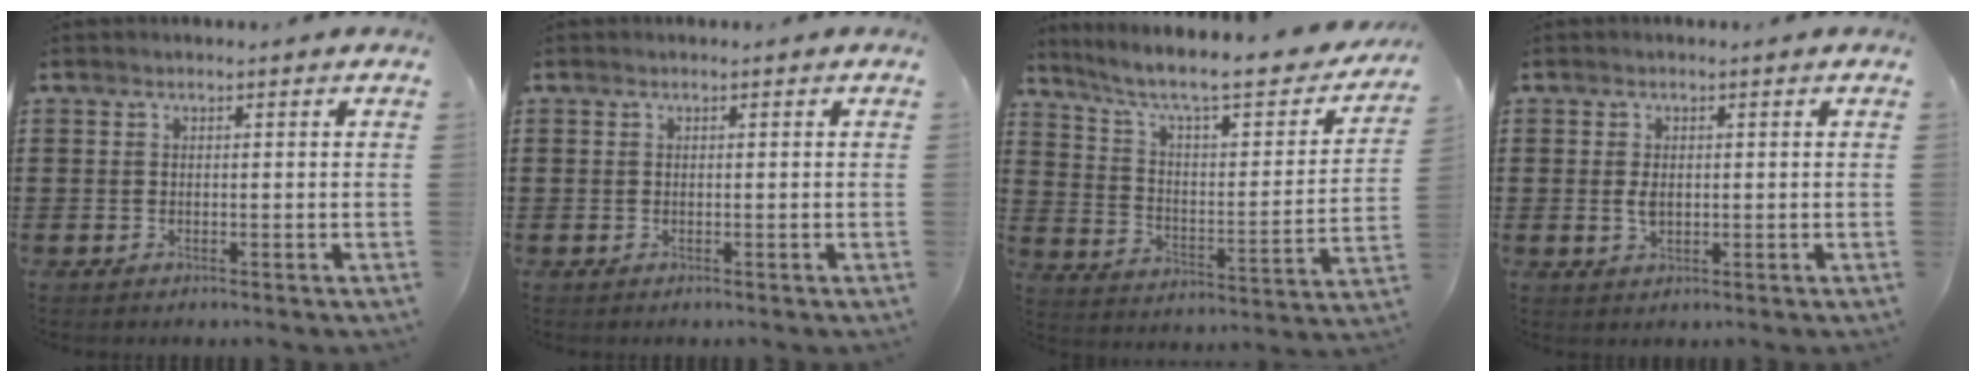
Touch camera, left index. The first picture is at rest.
{"total": 0.0}
{"total": 9.0, "force": [6.9, 1.3, 5.7], "torque": [-0.129, -0.048, 0.109]}
{"total": 2.3, "force": [0.2, 1.2, 1.9], "torque": [-0.047, 0.001, 0.000]}